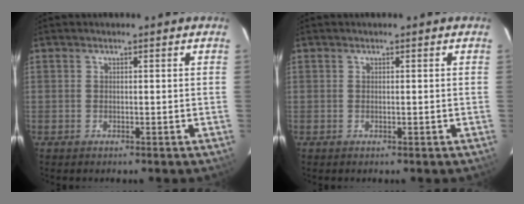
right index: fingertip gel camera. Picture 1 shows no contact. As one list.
[{"total": 0.0}]